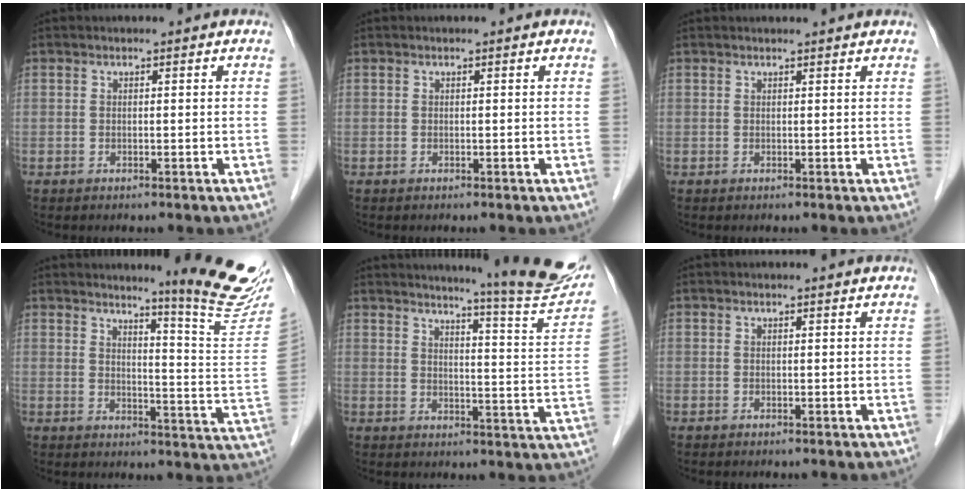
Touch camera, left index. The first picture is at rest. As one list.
[{"total": 0.0}, {"total": 2.4, "force": [2.4, -0.2, 0.6], "torque": [-0.010, 0.011, 0.027]}, {"total": 14.2, "force": [12.4, -1.3, 6.7], "torque": [-0.082, -0.093, 0.143]}, {"total": 17.5, "force": [15.9, -0.5, 7.5], "torque": [-0.098, -0.087, 0.183]}, {"total": 0.9, "force": [0.8, -0.1, 0.1], "torque": [-0.013, -0.001, 0.008]}]